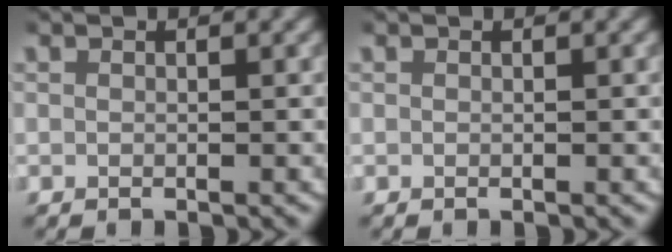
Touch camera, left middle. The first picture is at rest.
{"total": 0.0}